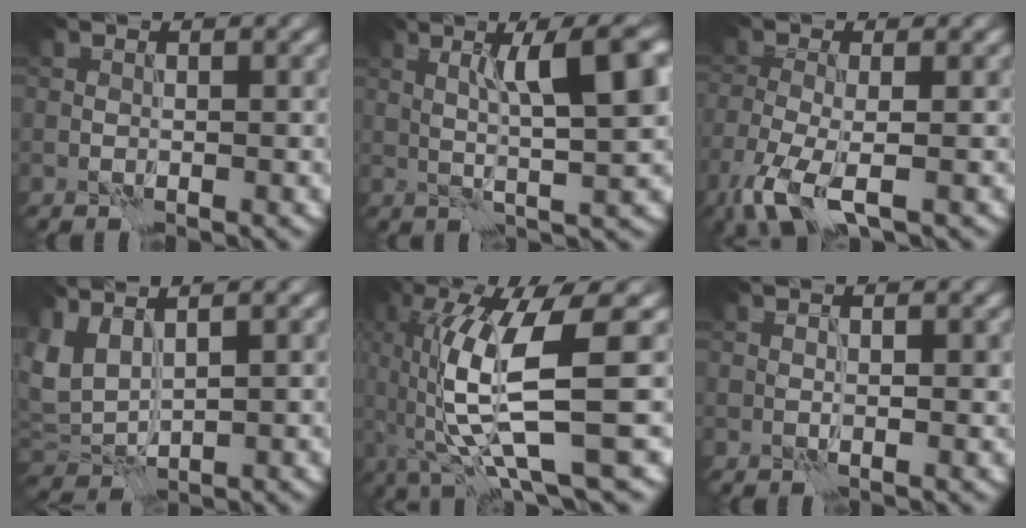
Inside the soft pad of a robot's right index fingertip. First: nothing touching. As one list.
[{"total": 7.8, "force": [2.0, 1.2, 7.4], "torque": [-0.110, 0.009, 0.034]}, {"total": 5.4, "force": [-3.1, 1.7, 4.1], "torque": [-0.097, -0.013, -0.070]}, {"total": 3.0, "force": [1.7, 1.3, 2.1], "torque": [-0.061, 0.005, 0.040]}, {"total": 11.6, "force": [-0.9, 2.6, 11.3], "torque": [-0.207, -0.004, -0.009]}, {"total": 0.9, "force": [0.3, 0.3, 0.8], "torque": [-0.012, 0.000, 0.005]}]